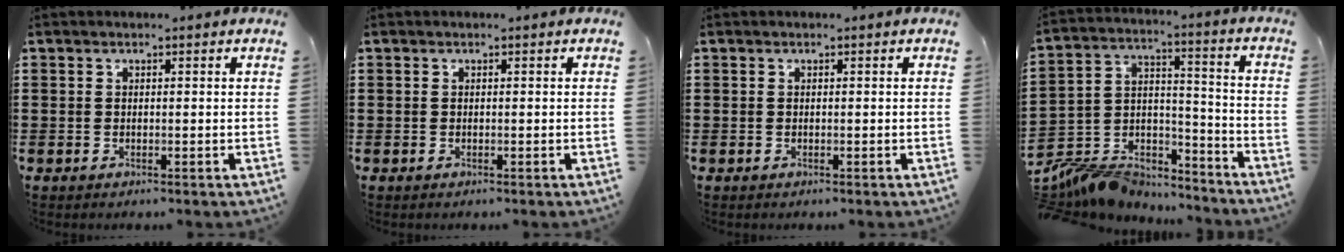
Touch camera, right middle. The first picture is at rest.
{"total": 0.0}
{"total": 0.0}
{"total": 8.4, "force": [-8.1, 2.2, 0.7], "torque": [-0.024, 0.003, -0.161]}